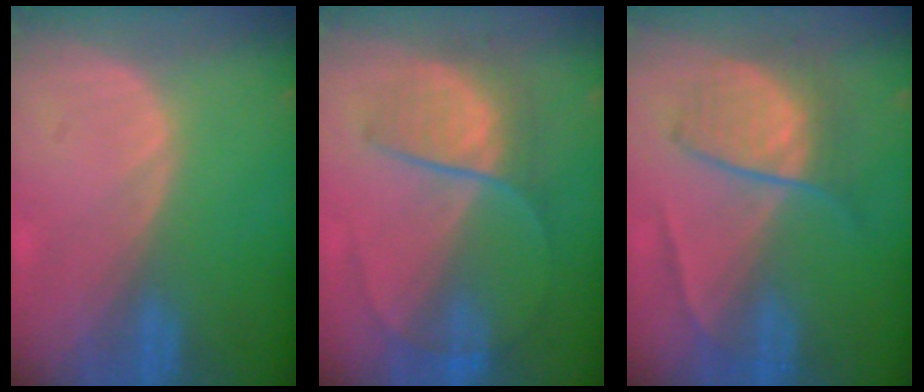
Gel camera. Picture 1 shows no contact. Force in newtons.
{"total": 6.9, "press": 6.6, "slide": 2.0}
{"total": 6.7, "press": 6.5, "slide": 1.4}